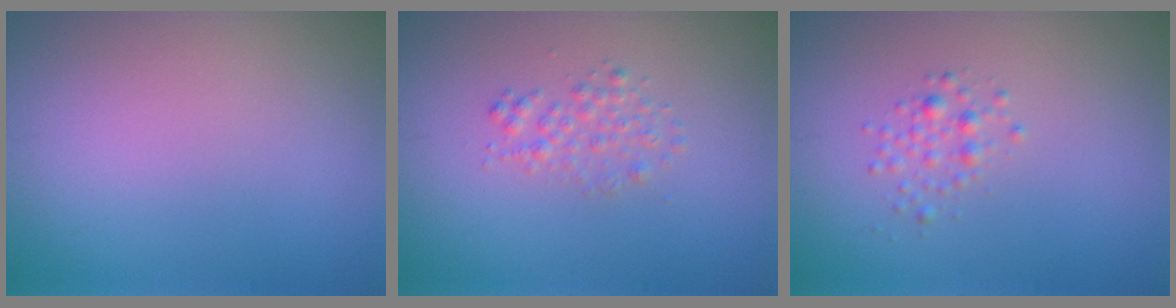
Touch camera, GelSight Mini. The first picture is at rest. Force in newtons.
{"total": 1.5, "press": 1.5, "slide": 0.0}
{"total": 1.3, "press": 1.3, "slide": 0.0}